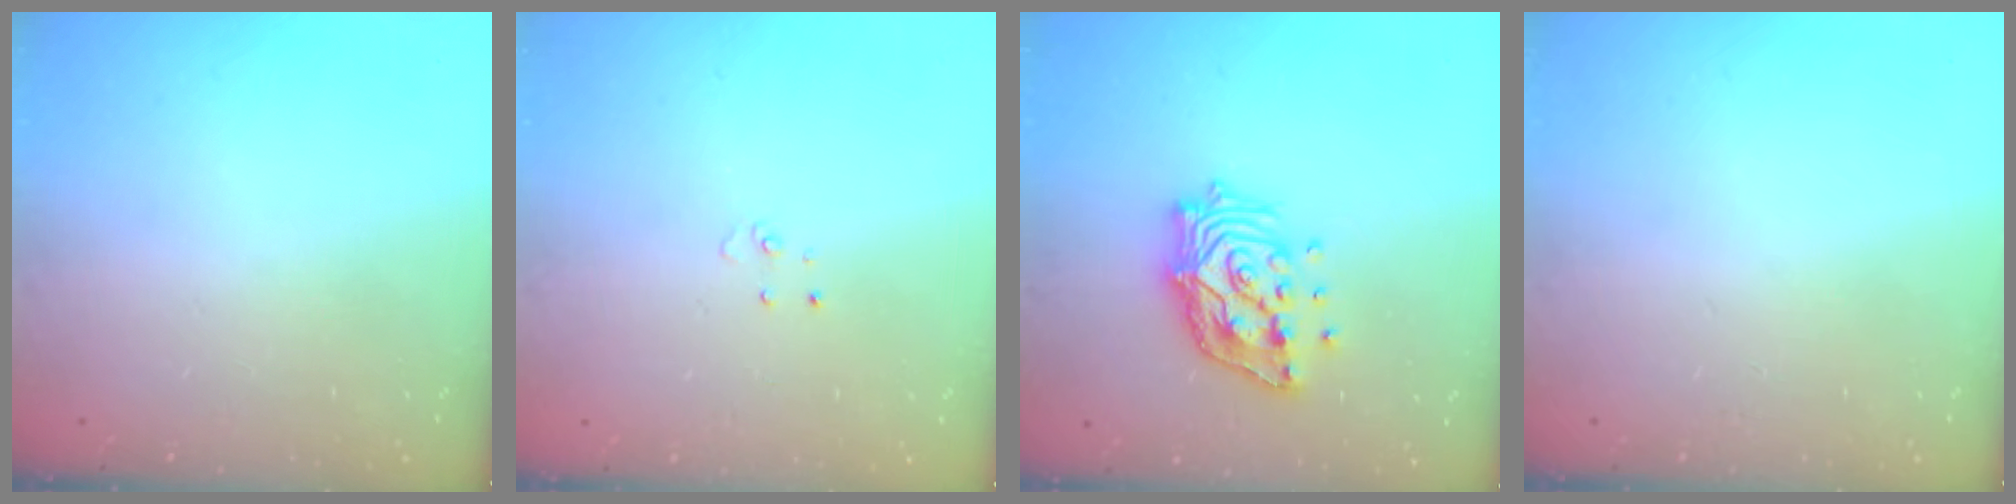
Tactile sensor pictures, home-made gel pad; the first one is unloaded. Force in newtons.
{"total": 2.7, "press": 2.7, "slide": 0.2}
{"total": 14.8, "press": 14.7, "slide": 1.9}
{"total": 0.0}